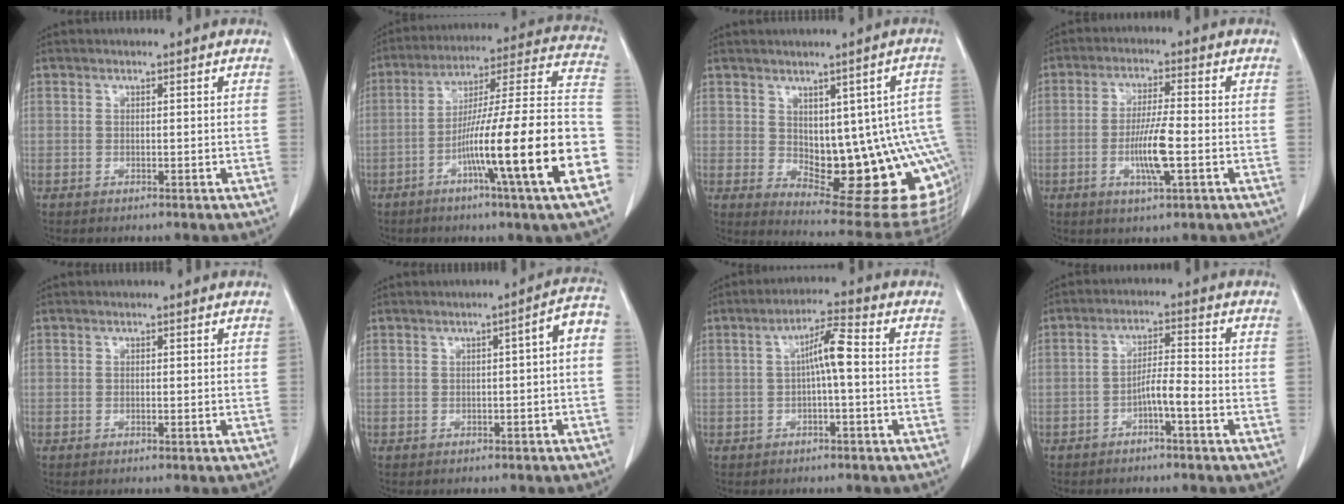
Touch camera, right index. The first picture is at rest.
{"total": 23.5, "force": [-8.4, -0.9, 21.9], "torque": [-0.286, -0.007, -0.142]}
{"total": 18.1, "force": [-2.2, 6.5, 16.8], "torque": [-0.146, 0.012, -0.002]}
{"total": 7.3, "force": [-2.0, 0.4, 7.0], "torque": [-0.134, -0.006, -0.037]}
{"total": 0.0}
{"total": 4.0, "force": [-0.5, 0.5, 4.0], "torque": [-0.048, 0.016, -0.007]}
{"total": 5.2, "force": [0.0, 0.4, 5.2], "torque": [-0.089, 0.014, 0.000]}
{"total": 4.2, "force": [-2.1, 0.1, 3.6], "torque": [-0.065, 0.009, -0.037]}